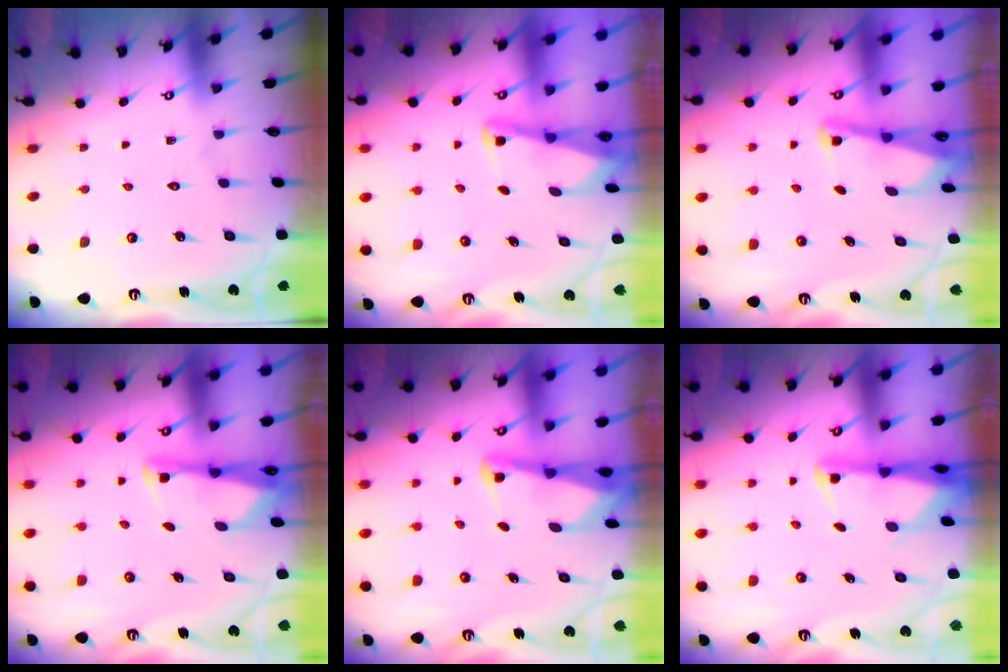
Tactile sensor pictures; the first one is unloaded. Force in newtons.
{"total": 2.0, "press": 2.0, "slide": 0.3}
{"total": 2.1, "press": 2.1, "slide": 0.4}
{"total": 2.5, "press": 2.5, "slide": 0.2}
{"total": 2.7, "press": 2.6, "slide": 0.6}
{"total": 2.6, "press": 2.6, "slide": 0.5}